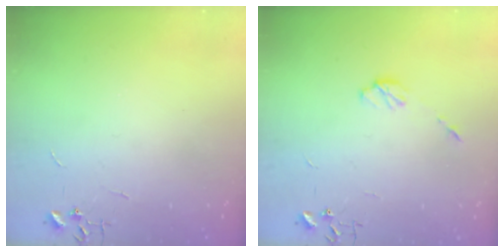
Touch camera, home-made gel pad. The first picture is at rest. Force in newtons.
{"total": 4.7, "press": 4.7, "slide": 0.3}